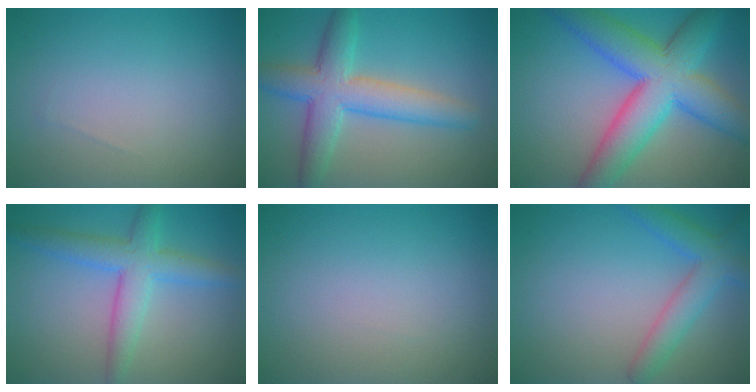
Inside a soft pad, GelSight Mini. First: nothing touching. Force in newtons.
{"total": 6.5, "press": 6.5, "slide": 0.2}
{"total": 10.3, "press": 10.3, "slide": 0.4}
{"total": 4.7, "press": 4.7, "slide": 0.3}
{"total": 0.0}
{"total": 3.9, "press": 3.9, "slide": 0.2}